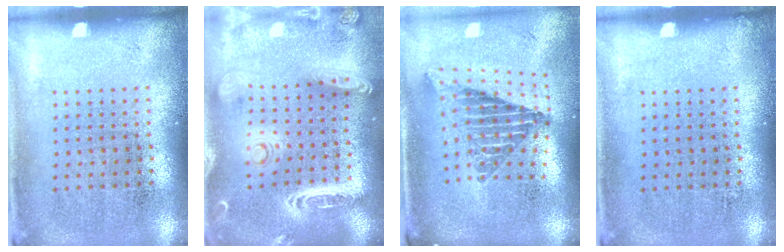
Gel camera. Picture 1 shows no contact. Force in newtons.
{"total": 2.8, "press": 2.5, "slide": 1.4}
{"total": 2.4, "press": 1.7, "slide": 1.8}
{"total": 0.0}